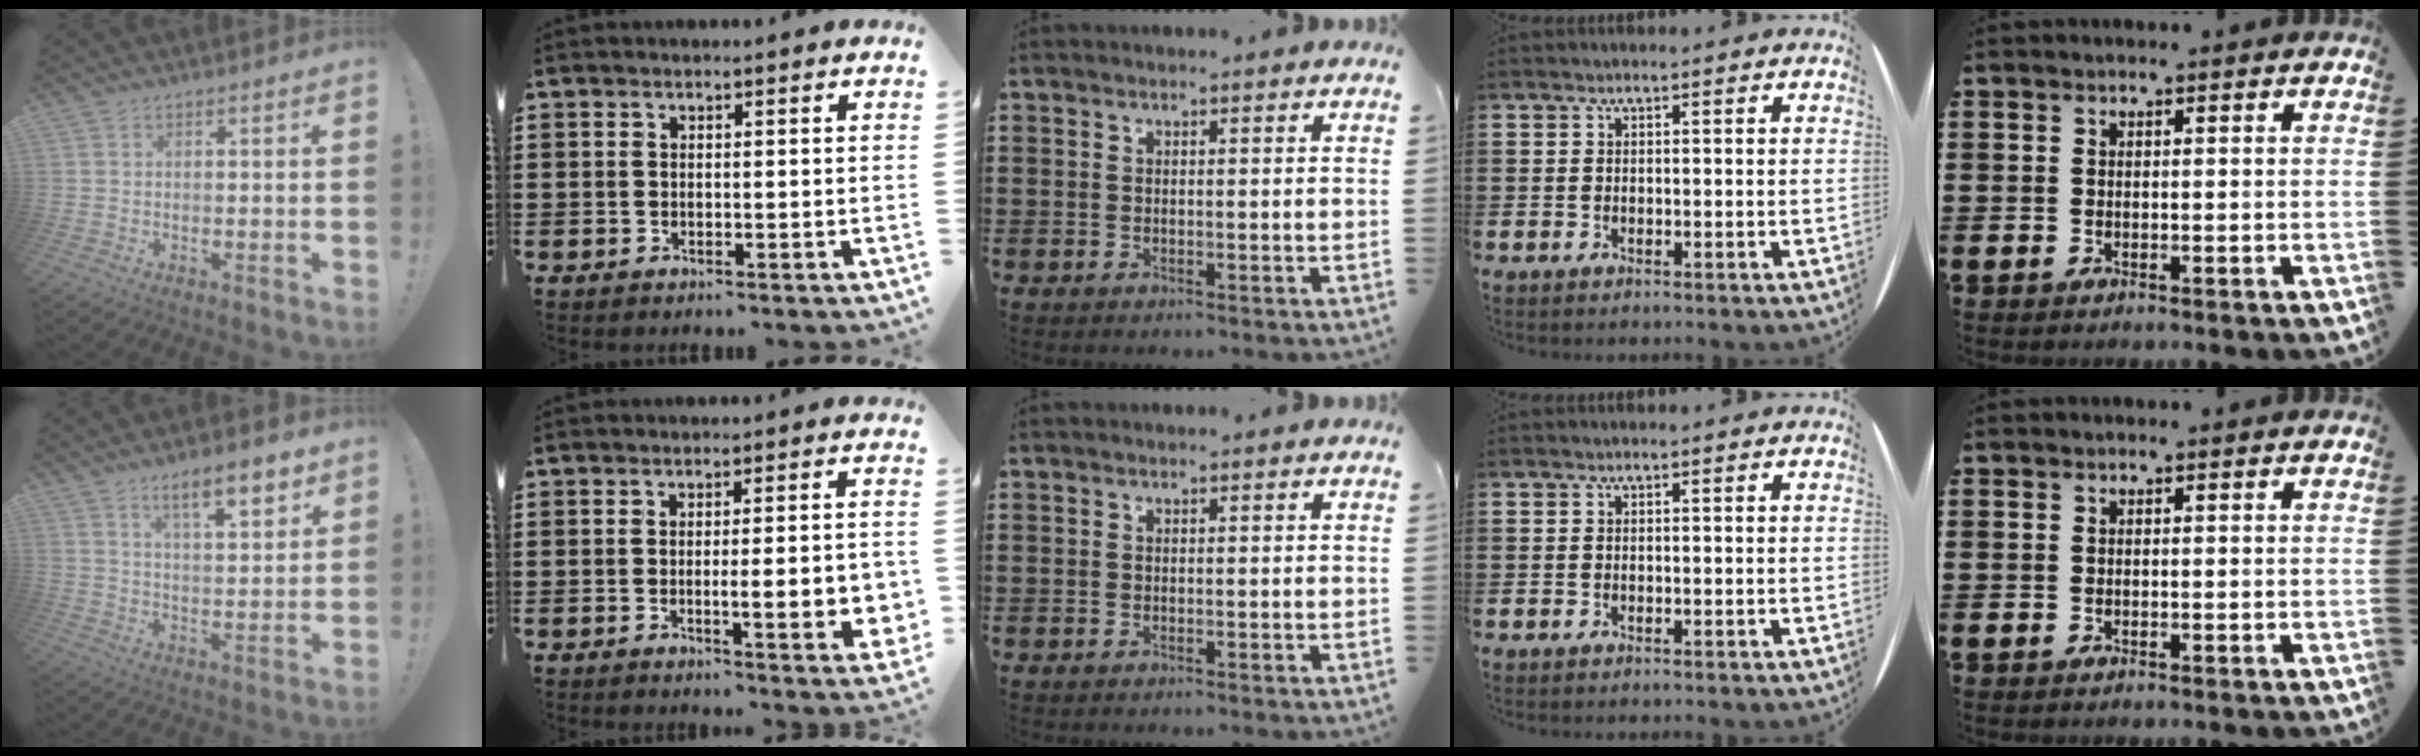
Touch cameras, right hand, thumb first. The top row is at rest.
{"thumb": {"total": 10.2, "force": [6.8, 2.3, 7.2], "torque": [-0.095, -0.039, 0.109]}, "index": {"total": 7.2, "force": [-1.0, 1.2, 7.0], "torque": [-0.097, -0.010, -0.017]}}